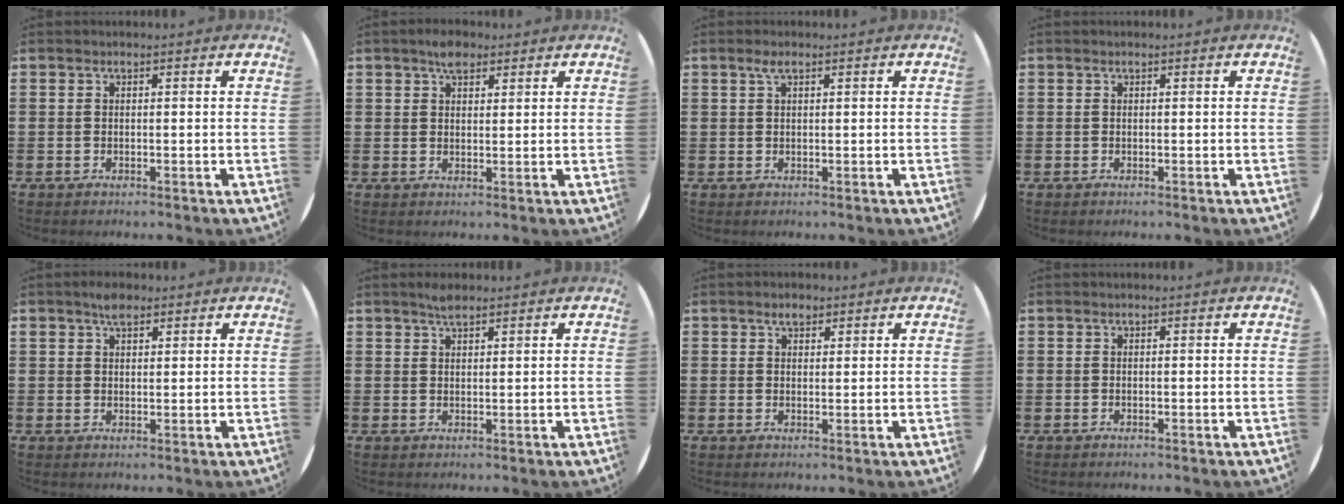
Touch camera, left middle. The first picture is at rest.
{"total": 3.1, "force": [2.4, 1.5, 1.2], "torque": [-0.010, 0.001, 0.041]}
{"total": 1.5, "force": [0.8, 0.4, 1.2], "torque": [-0.024, 0.005, 0.013]}
{"total": 0.0}
{"total": 2.7, "force": [2.1, 1.2, 1.1], "torque": [-0.010, 0.000, 0.035]}
{"total": 2.1, "force": [1.9, 0.6, 0.9], "torque": [-0.011, 0.000, 0.032]}
{"total": 2.0, "force": [1.5, 1.0, 0.7], "torque": [-0.008, 0.002, 0.027]}
{"total": 0.0}